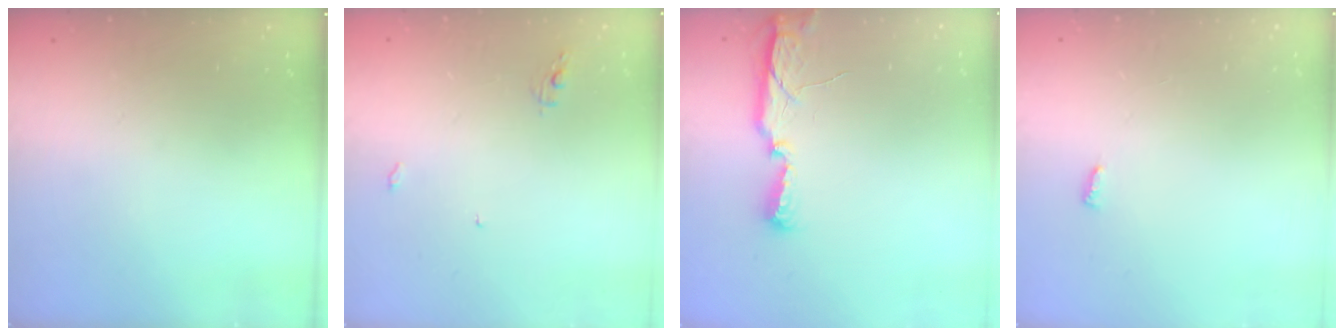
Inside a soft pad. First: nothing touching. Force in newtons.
{"total": 3.4, "press": 3.4, "slide": 0.0}
{"total": 9.5, "press": 8.0, "slide": 5.2}
{"total": 2.8, "press": 2.8, "slide": 0.4}